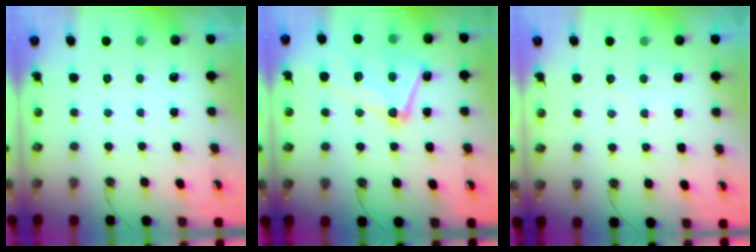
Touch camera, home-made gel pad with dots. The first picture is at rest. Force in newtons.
{"total": 13.2, "press": 13.2, "slide": 1.2}
{"total": 2.7, "press": 2.7, "slide": 0.4}